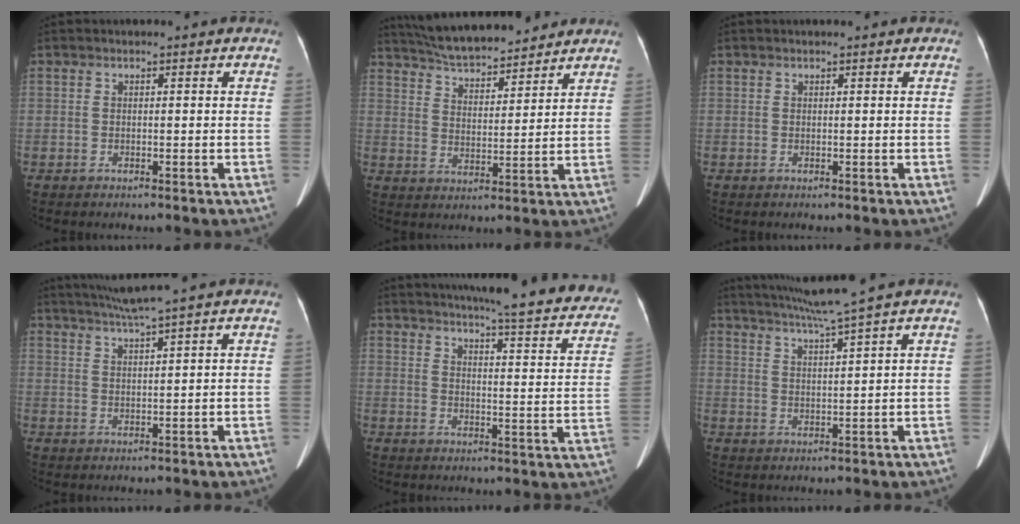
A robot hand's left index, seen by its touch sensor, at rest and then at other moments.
{"total": 12.1, "force": [11.1, 2.3, 4.2], "torque": [-0.074, 0.018, 0.183]}
{"total": 0.8, "force": [-0.8, -0.1, -0.3], "torque": [0.007, 0.006, -0.017]}
{"total": 4.7, "force": [3.8, -1.6, 2.3], "torque": [-0.047, 0.004, 0.076]}
{"total": 25.2, "force": [21.9, 2.5, 12.3], "torque": [-0.162, -0.064, 0.241]}
{"total": 7.3, "force": [5.8, -2.2, 3.8], "torque": [-0.066, 0.000, 0.102]}